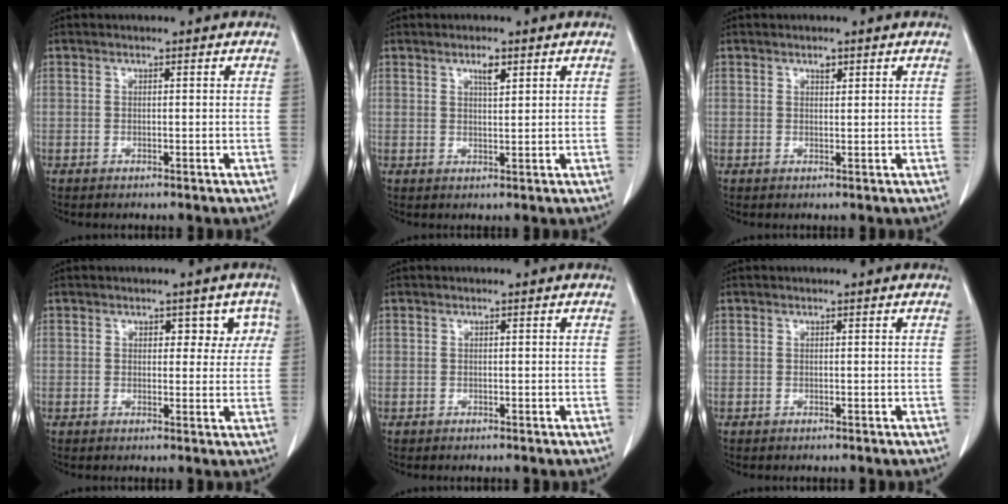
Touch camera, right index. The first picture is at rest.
{"total": 2.4, "force": [1.4, 0.6, 1.8], "torque": [-0.033, -0.001, 0.024]}
{"total": 1.0, "force": [0.7, 0.5, 0.6], "torque": [-0.009, -0.003, 0.010]}
{"total": 4.3, "force": [1.7, 2.9, 2.8], "torque": [-0.008, 0.012, 0.017]}
{"total": 0.0}
{"total": 0.0}